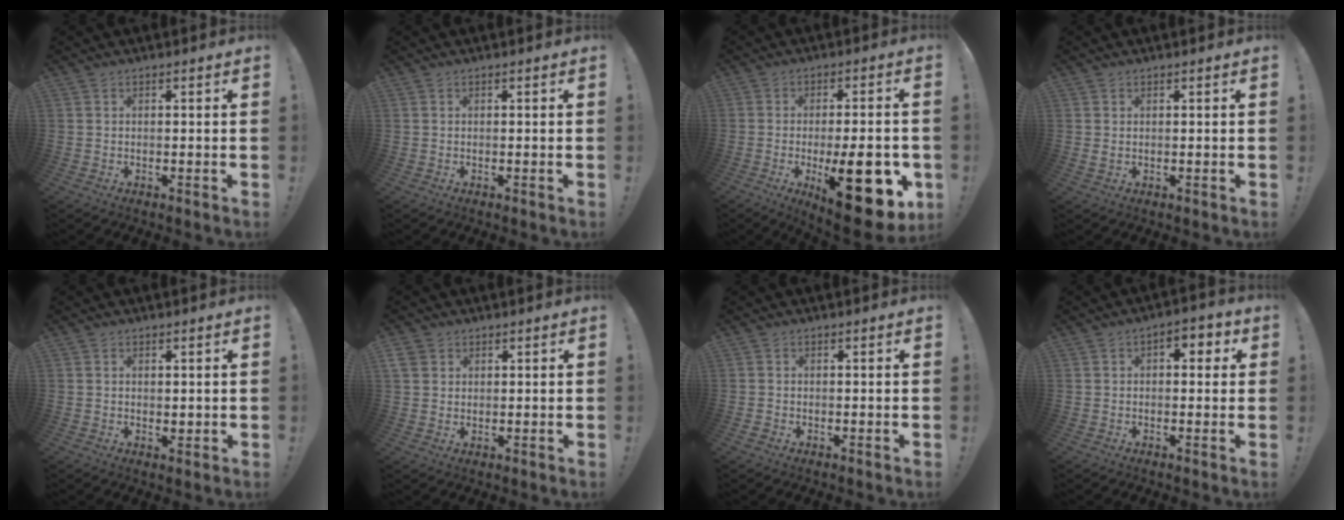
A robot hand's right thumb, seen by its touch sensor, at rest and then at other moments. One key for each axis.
{"total": 0.0}
{"total": 22.2, "fx": -6.3, "fy": 8.0, "fz": 19.7, "tx": -0.256, "ty": 0.027, "tz": -0.075}
{"total": 0.7, "fx": 0.3, "fy": 0.3, "fz": 0.5, "tx": -0.011, "ty": 0.001, "tz": 0.005}
{"total": 1.3, "fx": 0.6, "fy": 1.1, "fz": 0.4, "tx": 0.007, "ty": -0.004, "tz": 0.007}
{"total": 3.6, "fx": 2.1, "fy": 2.7, "fz": 1.0, "tx": -0.016, "ty": -0.008, "tz": 0.038}
{"total": 0.8, "fx": -0.5, "fy": 0.6, "fz": 0.2, "tx": -0.007, "ty": 0.003, "tz": -0.008}
{"total": 3.9, "fx": 0.4, "fy": 2.9, "fz": 2.7, "tx": -0.023, "ty": 0.002, "tz": 0.000}